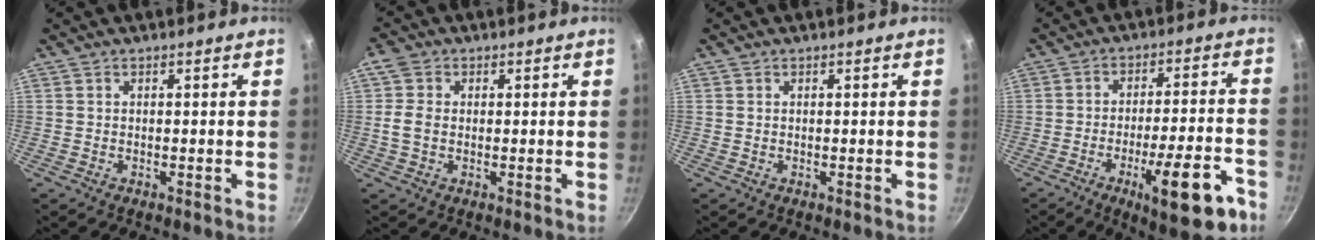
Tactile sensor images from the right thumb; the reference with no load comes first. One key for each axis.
{"total": 4.3, "fx": 0.1, "fy": 3.3, "fz": 2.7, "tx": -0.048, "ty": 0.003, "tz": -0.006}
{"total": 0.0}
{"total": 15.9, "fx": -7.8, "fy": 4.3, "fz": 13.2, "tx": -0.167, "ty": 0.040, "tz": -0.104}